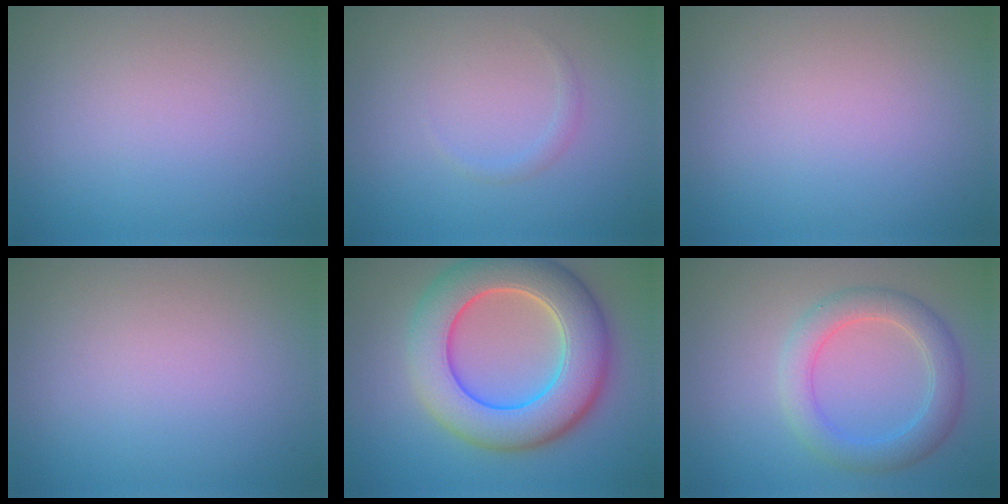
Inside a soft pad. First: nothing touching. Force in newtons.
{"total": 0.7, "press": 0.7, "slide": 0.0}
{"total": 0.0}
{"total": 0.0}
{"total": 10.2, "press": 10.2, "slide": 0.8}
{"total": 4.0, "press": 4.0, "slide": 0.0}